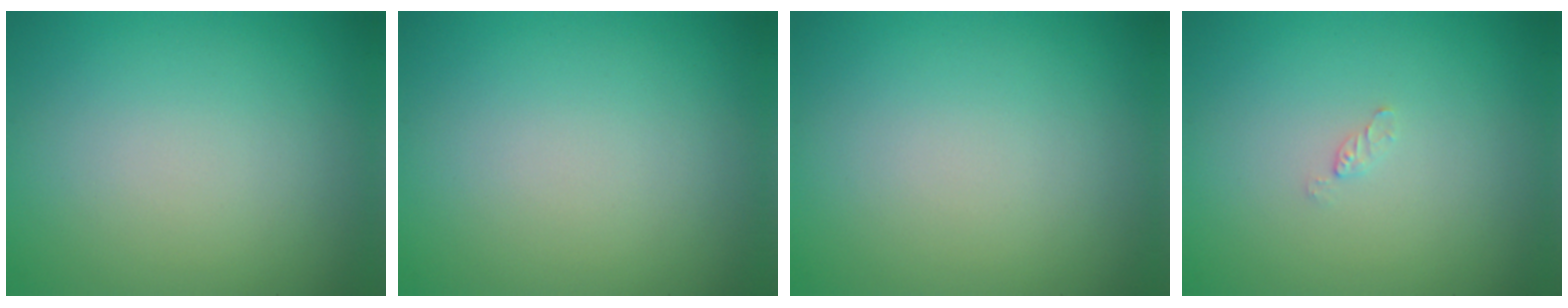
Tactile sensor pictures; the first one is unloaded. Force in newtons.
{"total": 0.0}
{"total": 0.0}
{"total": 0.6, "press": 0.6, "slide": 0.1}